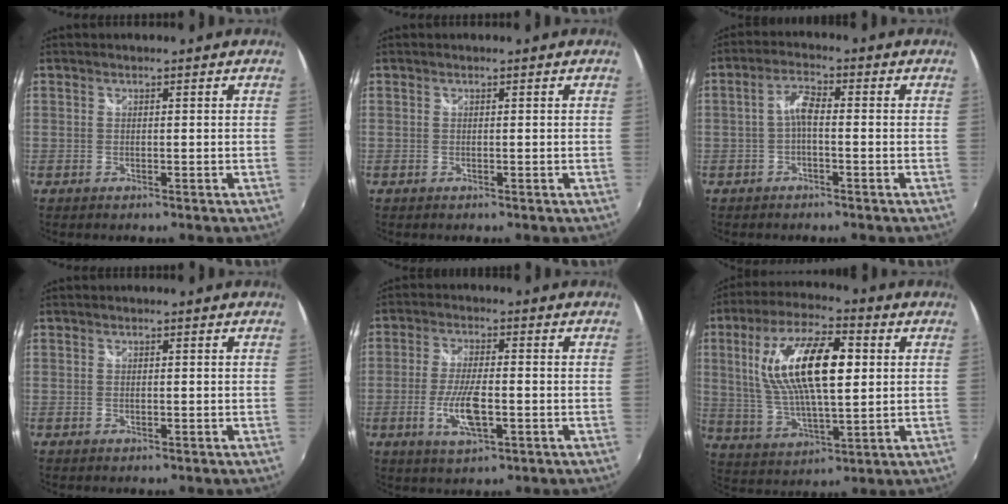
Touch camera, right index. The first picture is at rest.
{"total": 0.0}
{"total": 3.5, "force": [-0.9, 1.1, 3.2], "torque": [-0.068, 0.011, -0.019]}
{"total": 0.5, "force": [0.0, 0.4, 0.3], "torque": [-0.008, -0.001, -0.001]}
{"total": 8.3, "force": [-2.4, 2.6, 7.5], "torque": [-0.155, -0.008, -0.045]}
{"total": 18.0, "force": [4.0, 6.6, 16.2], "torque": [-0.305, 0.013, 0.078]}